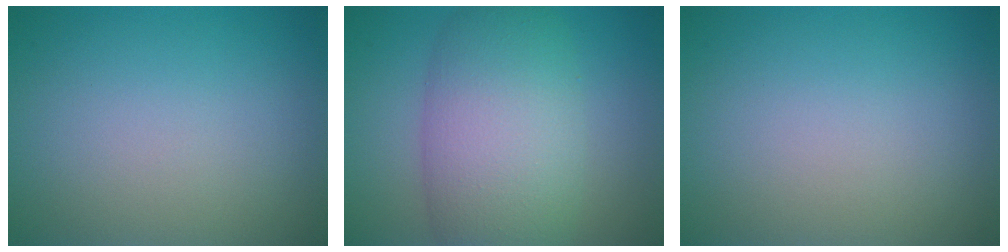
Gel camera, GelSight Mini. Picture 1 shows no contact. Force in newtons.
{"total": 9.1, "press": 9.1, "slide": 0.3}
{"total": 0.0}